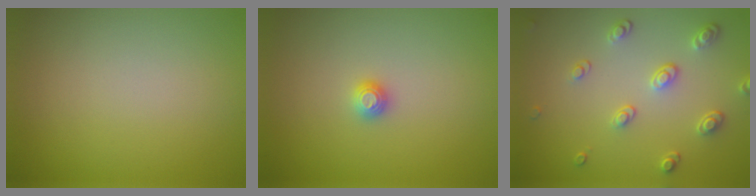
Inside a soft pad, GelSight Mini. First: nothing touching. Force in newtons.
{"total": 1.1, "press": 1.1, "slide": 0.1}
{"total": 2.8, "press": 2.5, "slide": 1.1}